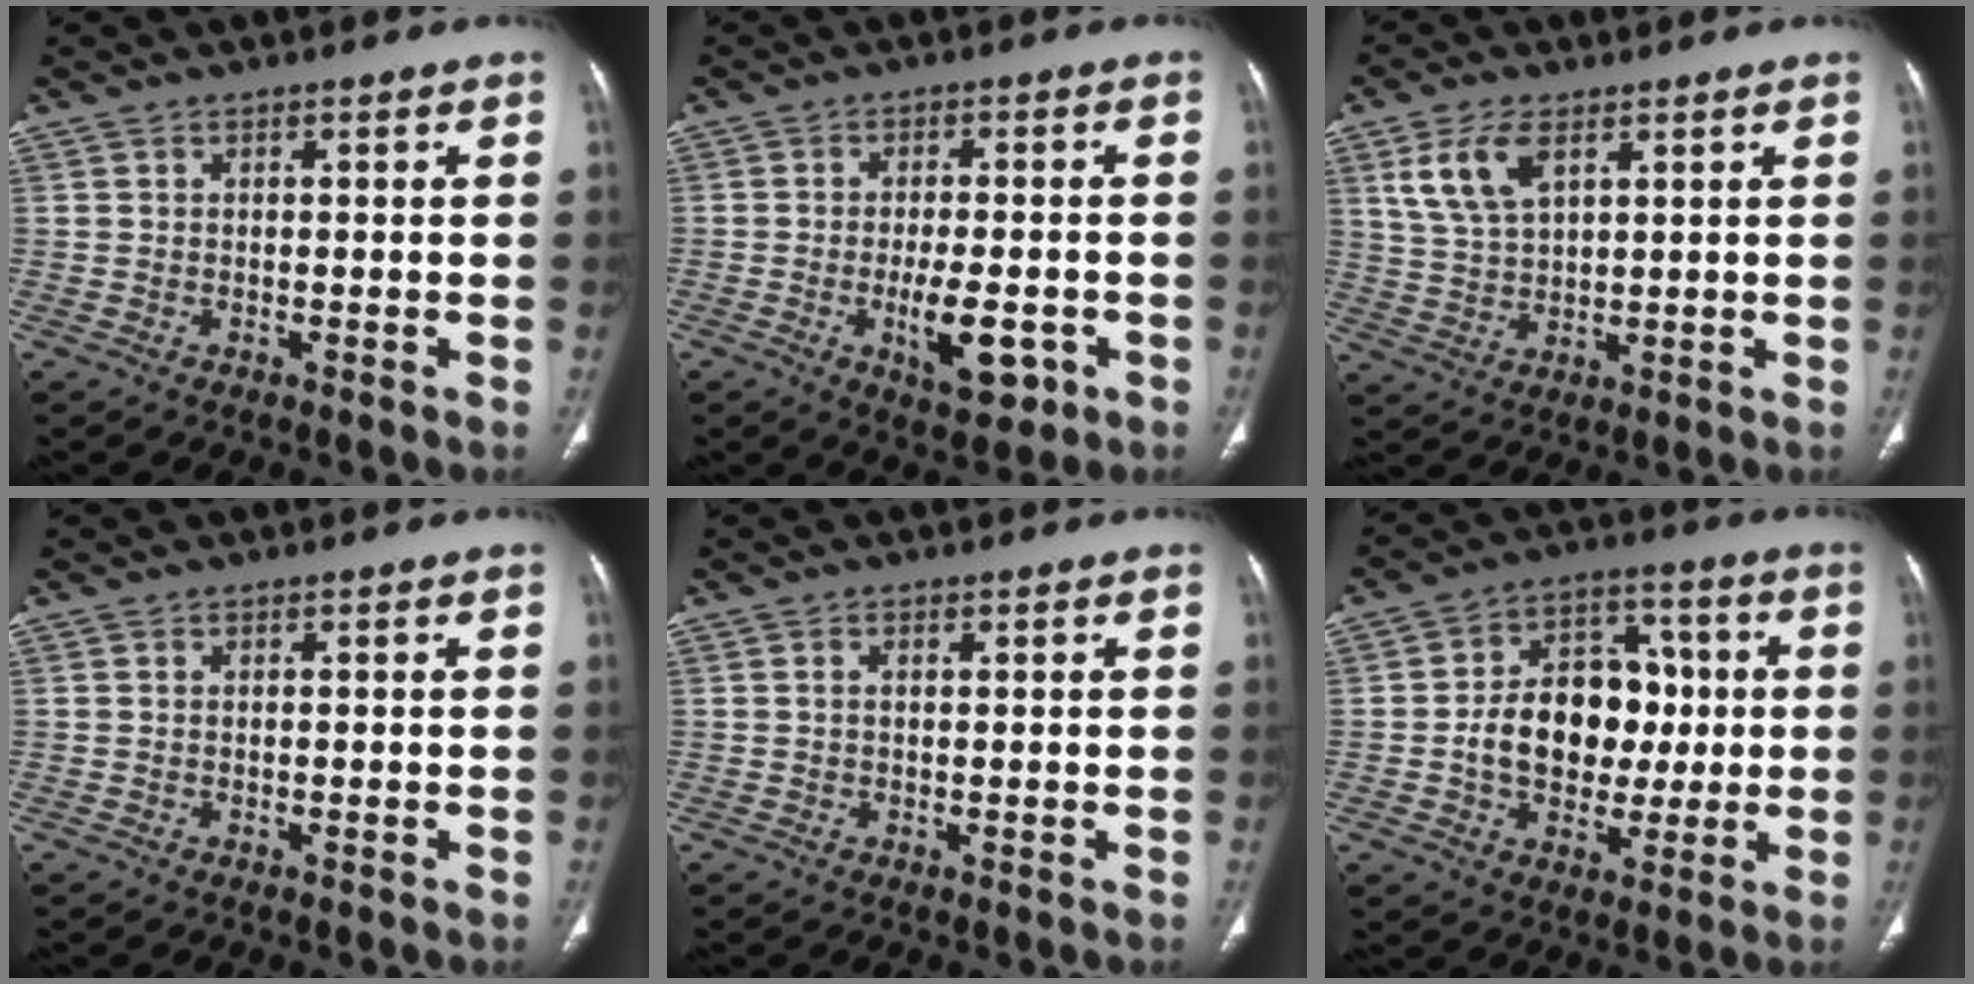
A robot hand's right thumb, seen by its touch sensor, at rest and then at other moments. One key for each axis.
{"total": 8.4, "fx": -2.8, "fy": 3.5, "fz": 7.1, "tx": -0.099, "ty": 0.003, "tz": -0.036}
{"total": 8.3, "fx": 3.9, "fy": 4.2, "fz": 6.0, "tx": -0.117, "ty": -0.010, "tz": 0.082}
{"total": 0.0}
{"total": 1.0, "fx": 0.3, "fy": 0.5, "fz": 0.8, "tx": -0.020, "ty": 0.004, "tz": 0.006}
{"total": 15.4, "fx": -0.4, "fy": 11.5, "fz": 10.1, "tx": -0.116, "ty": 0.031, "tz": -0.003}